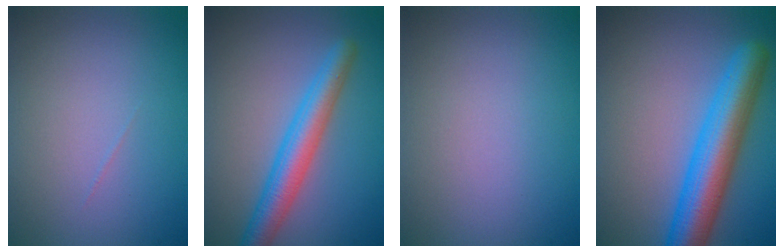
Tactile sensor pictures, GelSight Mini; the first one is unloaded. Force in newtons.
{"total": 4.6, "press": 4.6, "slide": 0.1}
{"total": 0.0}
{"total": 7.6, "press": 7.6, "slide": 0.2}